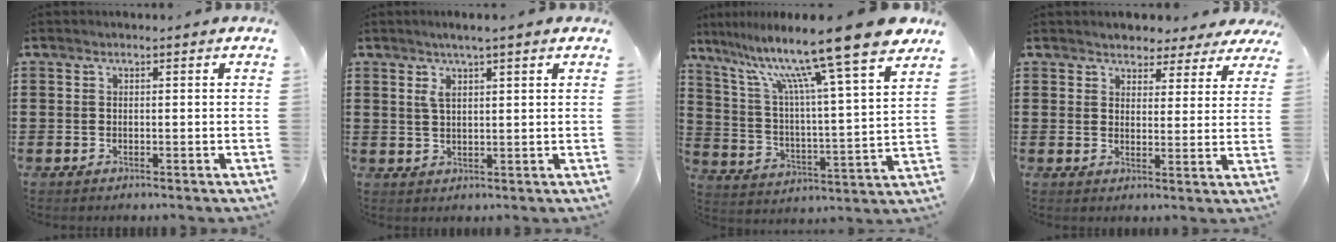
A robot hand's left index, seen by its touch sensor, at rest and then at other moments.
{"total": 3.2, "force": [1.7, 0.5, 2.6], "torque": [-0.055, 0.004, 0.029]}
{"total": 14.9, "force": [12.0, -0.6, 8.8], "torque": [-0.186, -0.086, 0.188]}
{"total": 3.3, "force": [3.1, 1.2, -0.1], "torque": [-0.009, -0.010, 0.053]}